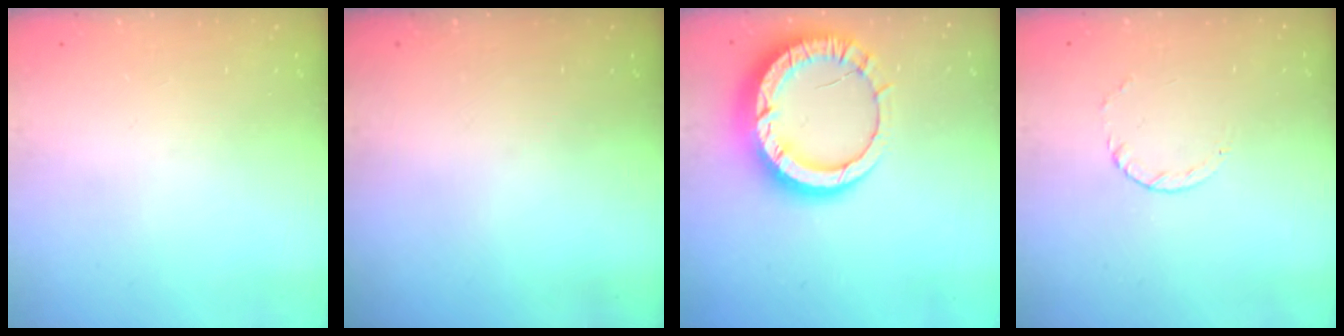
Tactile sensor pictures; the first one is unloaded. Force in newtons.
{"total": 0.0}
{"total": 14.9, "press": 14.8, "slide": 1.5}
{"total": 2.4, "press": 2.4, "slide": 0.3}